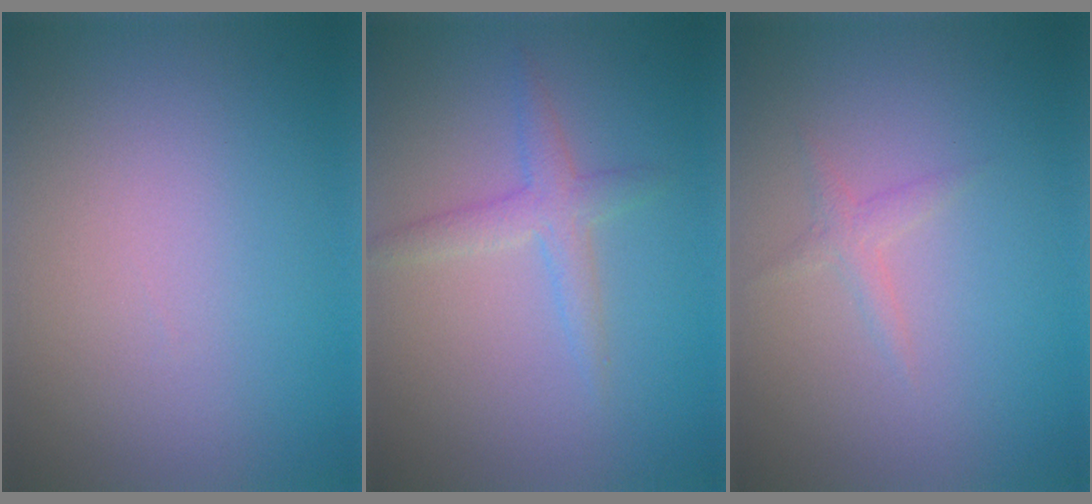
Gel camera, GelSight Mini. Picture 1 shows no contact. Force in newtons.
{"total": 2.2, "press": 2.2, "slide": 0.1}
{"total": 1.0, "press": 1.0, "slide": 0.0}